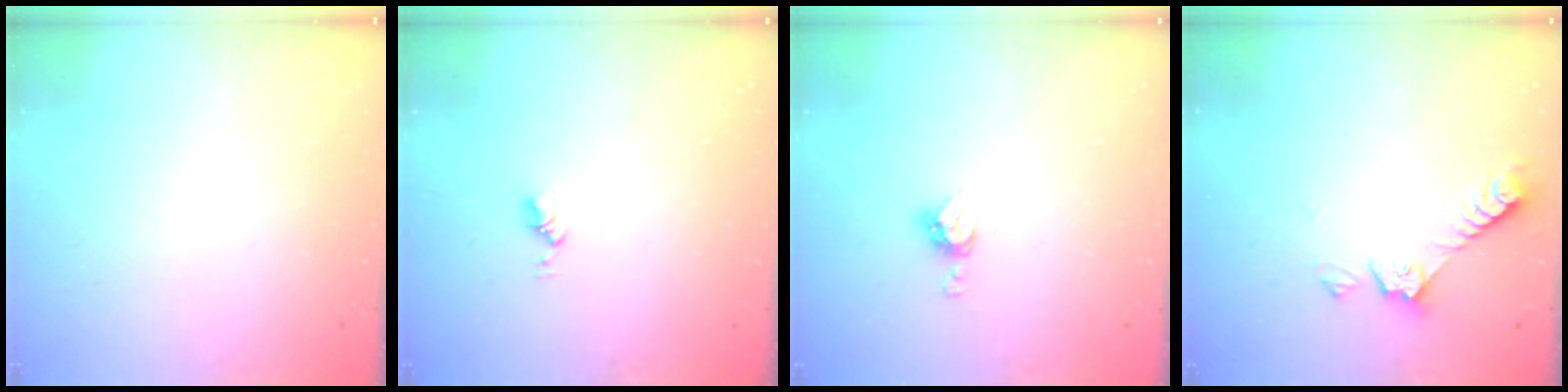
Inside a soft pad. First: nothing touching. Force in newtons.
{"total": 3.0, "press": 3.0, "slide": 0.4}
{"total": 5.0, "press": 4.9, "slide": 0.3}
{"total": 4.9, "press": 4.8, "slide": 0.6}